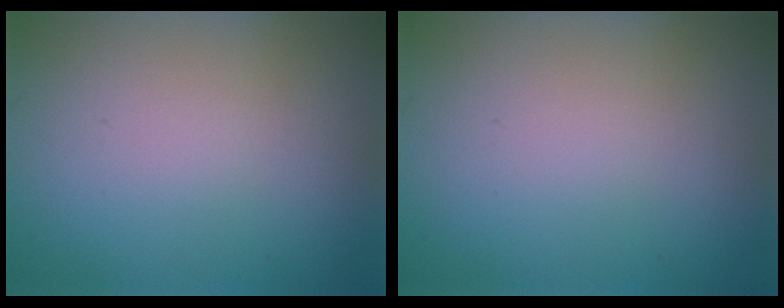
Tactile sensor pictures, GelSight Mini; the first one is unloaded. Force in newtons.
{"total": 0.0}